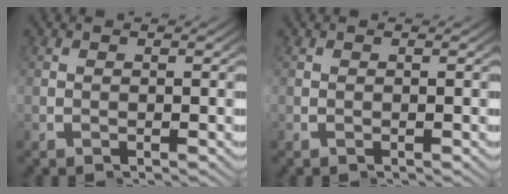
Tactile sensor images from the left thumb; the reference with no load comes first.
{"total": 0.0}